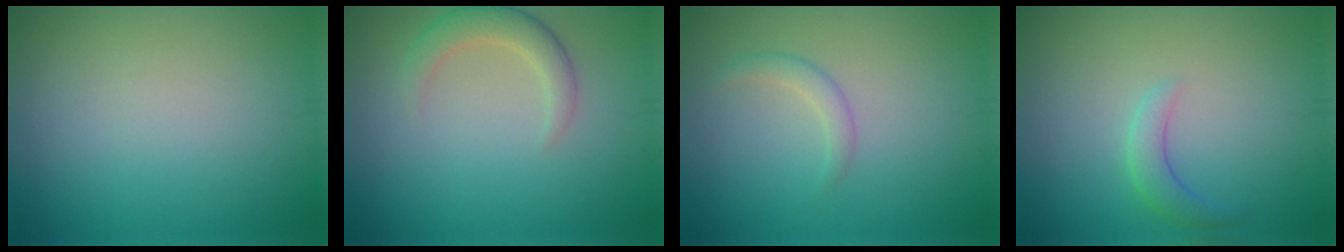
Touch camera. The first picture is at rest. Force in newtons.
{"total": 2.7, "press": 2.7, "slide": 0.2}
{"total": 1.4, "press": 1.4, "slide": 0.0}
{"total": 1.9, "press": 1.9, "slide": 0.1}